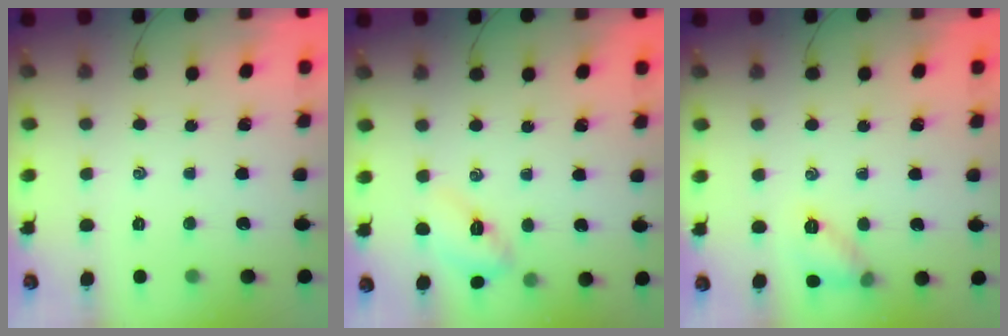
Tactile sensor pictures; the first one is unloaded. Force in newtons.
{"total": 5.1, "press": 5.1, "slide": 0.7}
{"total": 7.7, "press": 7.6, "slide": 1.4}